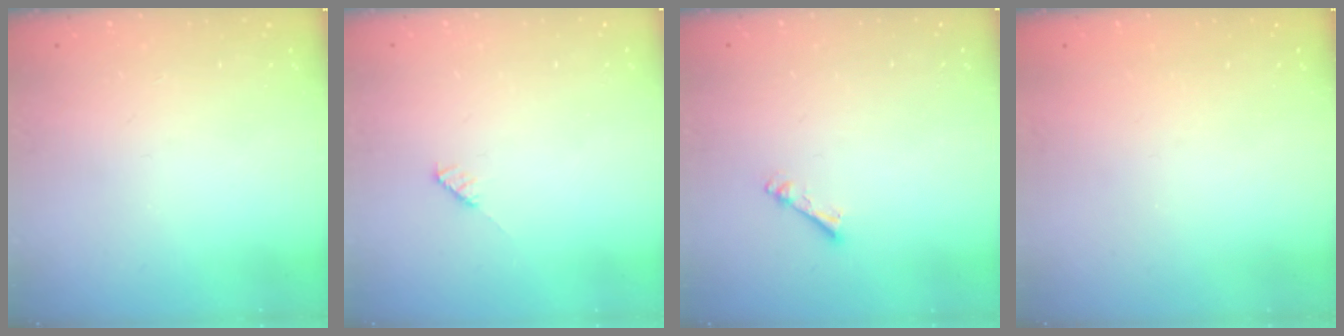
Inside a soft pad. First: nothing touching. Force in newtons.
{"total": 3.0, "press": 3.0, "slide": 0.2}
{"total": 2.7, "press": 2.7, "slide": 0.4}
{"total": 1.3, "press": 1.3, "slide": 0.2}